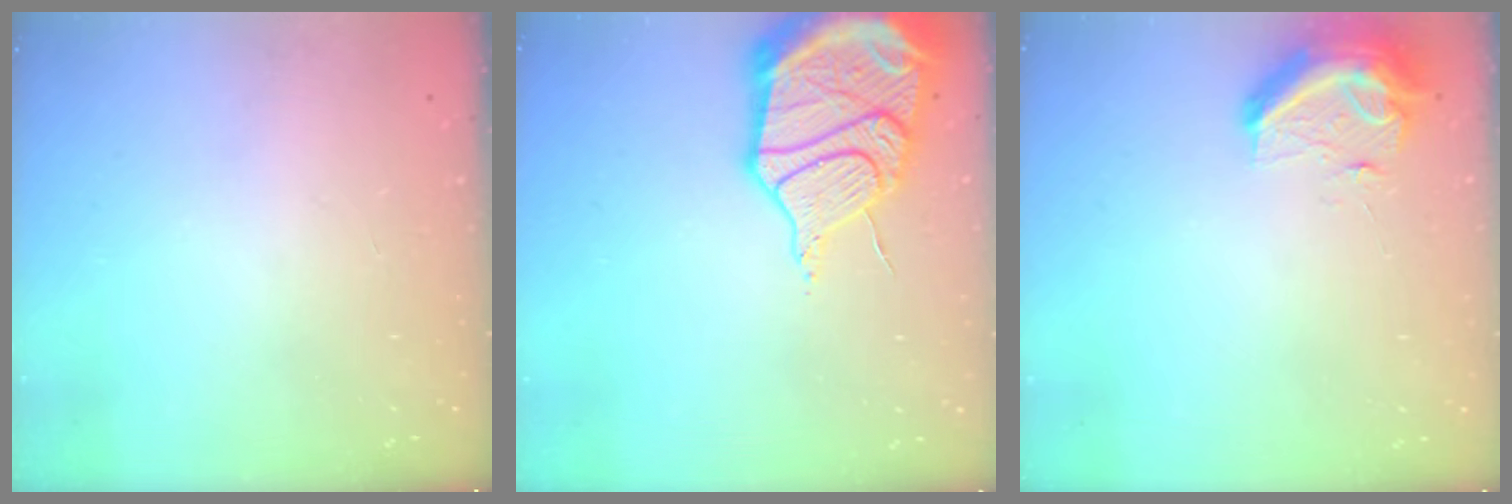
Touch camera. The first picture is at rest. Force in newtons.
{"total": 21.7, "press": 21.6, "slide": 2.4}
{"total": 9.9, "press": 9.7, "slide": 1.8}